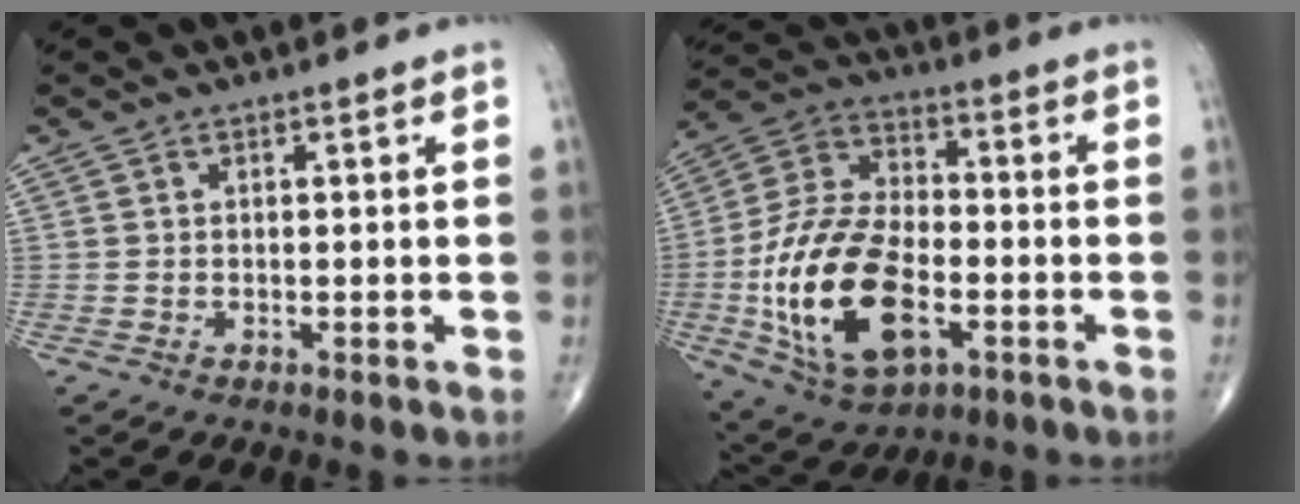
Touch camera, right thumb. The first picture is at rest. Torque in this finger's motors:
{"motor_torque": [0.00, 0.73, 1.83, -0.52, 0.63]}